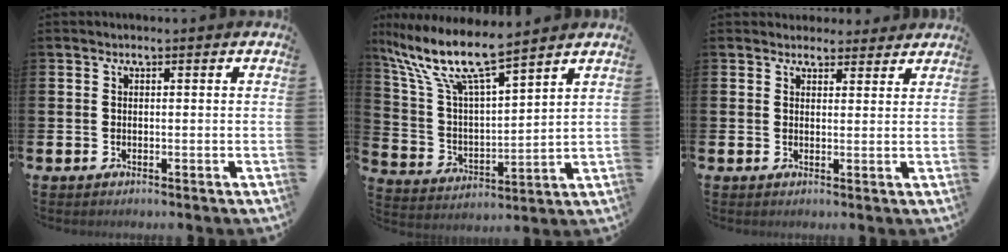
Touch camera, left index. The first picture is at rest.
{"total": 10.4, "force": [8.8, 1.4, 5.4], "torque": [-0.147, -0.049, 0.150]}
{"total": 3.0, "force": [2.8, 1.0, -0.2], "torque": [0.015, -0.016, 0.049]}